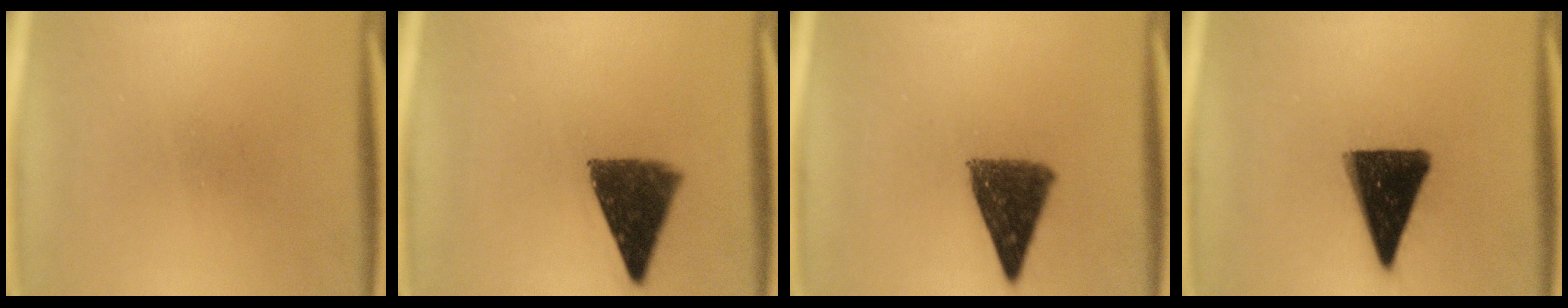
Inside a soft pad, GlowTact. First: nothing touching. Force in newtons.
{"total": 10.4}
{"total": 10.1}
{"total": 14.2}